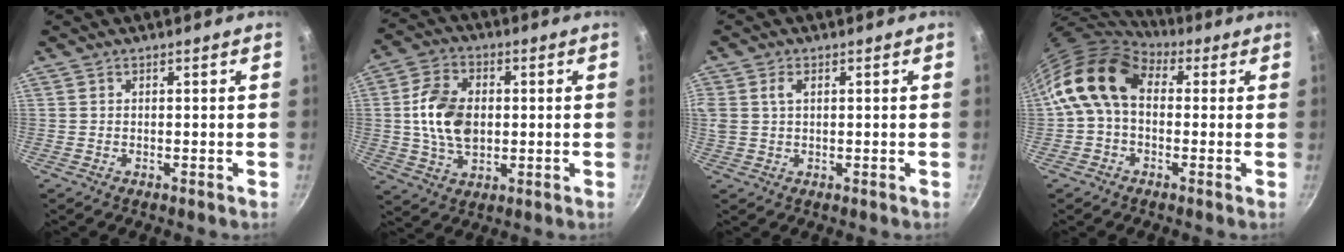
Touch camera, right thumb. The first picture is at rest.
{"total": 12.1, "force": [0.7, 8.1, 9.0], "torque": [-0.149, 0.007, 0.008]}
{"total": 4.8, "force": [1.4, 3.3, 3.2], "torque": [-0.061, 0.007, 0.026]}
{"total": 11.7, "force": [2.0, 8.2, 8.1], "torque": [-0.127, 0.018, 0.014]}